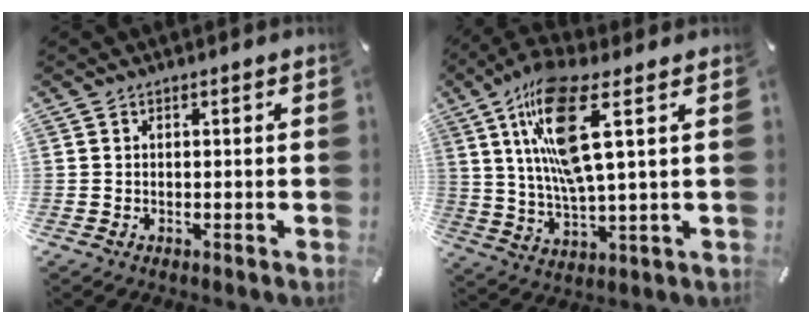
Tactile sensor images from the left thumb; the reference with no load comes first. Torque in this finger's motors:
{"motor_torque": [2.50, 2.51, 0.86, 0.03, 0.26]}